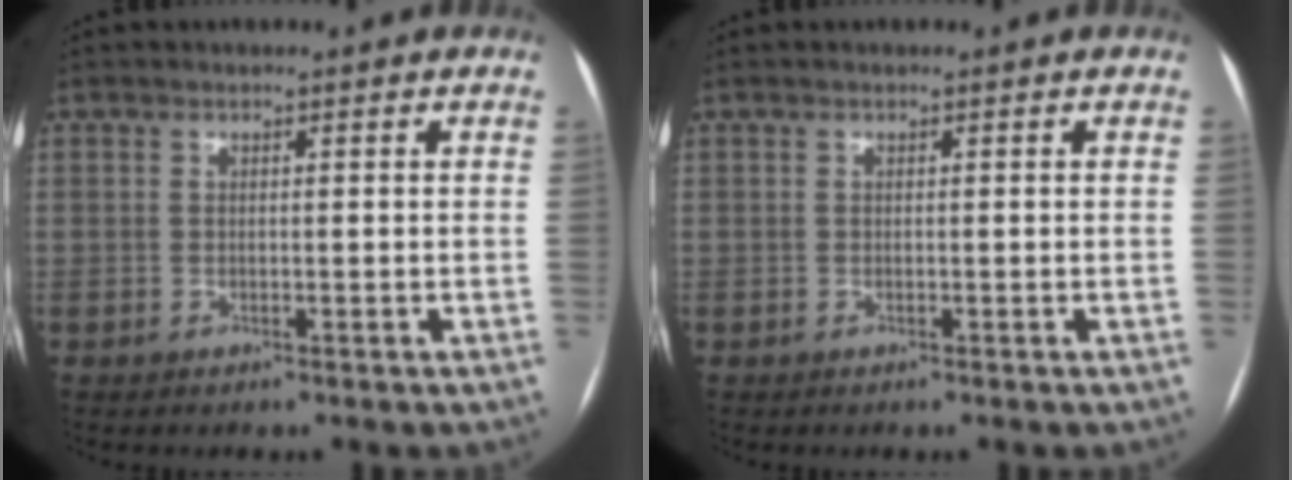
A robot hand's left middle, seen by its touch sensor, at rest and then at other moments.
{"total": 0.0}